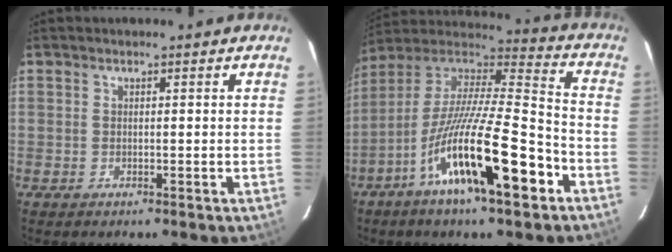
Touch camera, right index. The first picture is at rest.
{"total": 23.0, "force": [-11.0, 4.3, 19.7], "torque": [-0.337, -0.039, -0.198]}